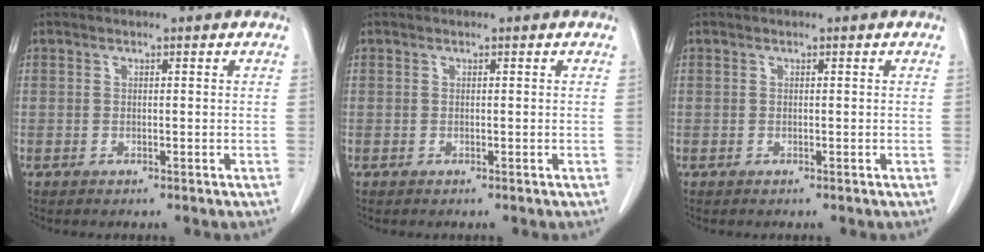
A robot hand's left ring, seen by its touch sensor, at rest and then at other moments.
{"total": 0.0}
{"total": 0.0}